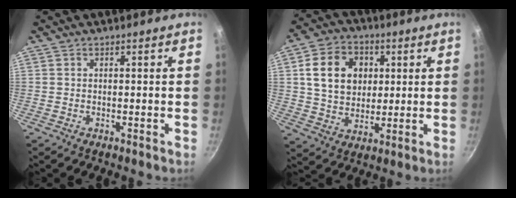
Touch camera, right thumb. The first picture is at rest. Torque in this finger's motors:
{"motor_torque": [0.02, 0.44, 0.39, 0.14, 0.09]}